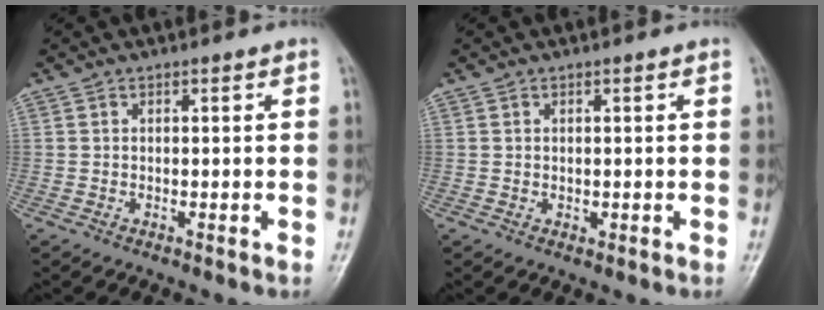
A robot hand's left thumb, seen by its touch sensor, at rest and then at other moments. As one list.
[{"total": 0.7, "force": [0.3, 0.6, 0.4], "torque": [-0.002, -0.002, 0.005]}]